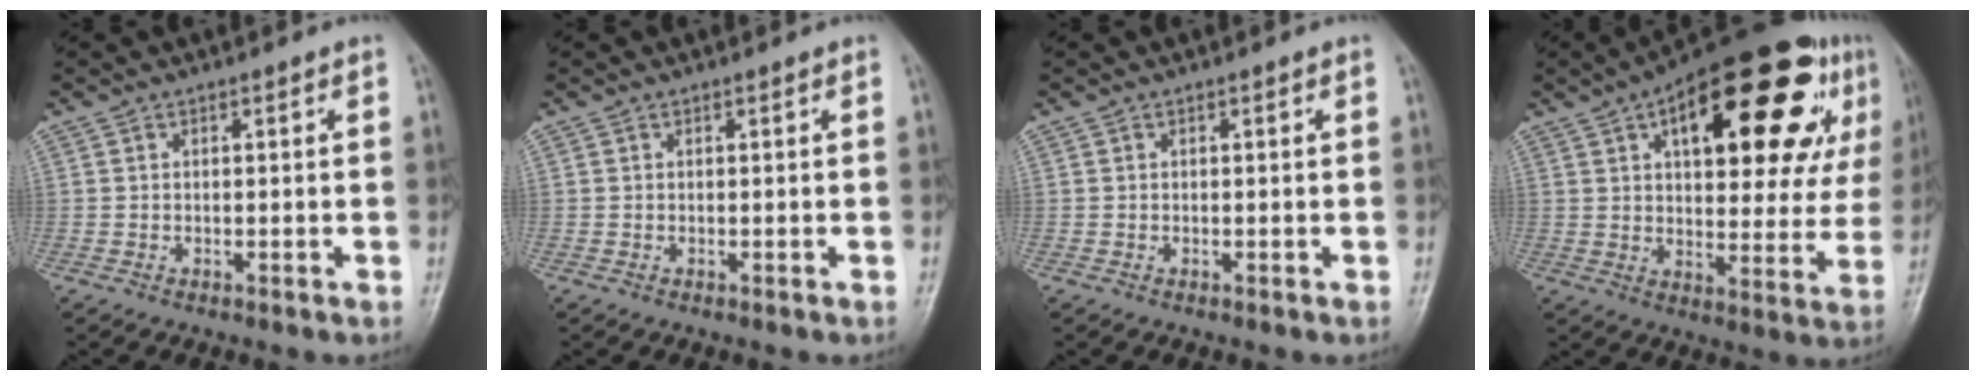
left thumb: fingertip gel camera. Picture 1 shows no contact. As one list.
[{"total": 0.0}, {"total": 0.0}, {"total": 29.6, "force": [12.0, 12.4, 24.1], "torque": [-0.312, 0.013, 0.167]}]